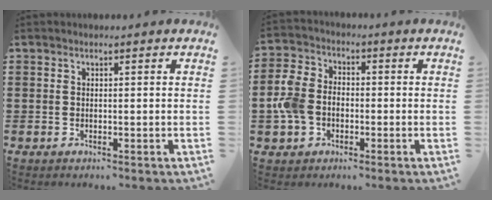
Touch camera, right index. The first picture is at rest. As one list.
[{"total": 6.4, "force": [-1.7, 4.8, 3.9], "torque": [-0.117, 0.003, -0.042]}]